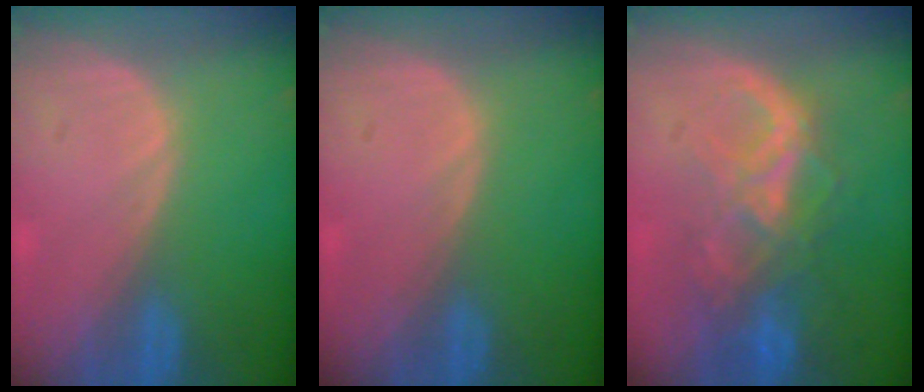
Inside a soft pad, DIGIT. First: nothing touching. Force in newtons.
{"total": 0.0}
{"total": 8.9, "press": 7.6, "slide": 4.6}